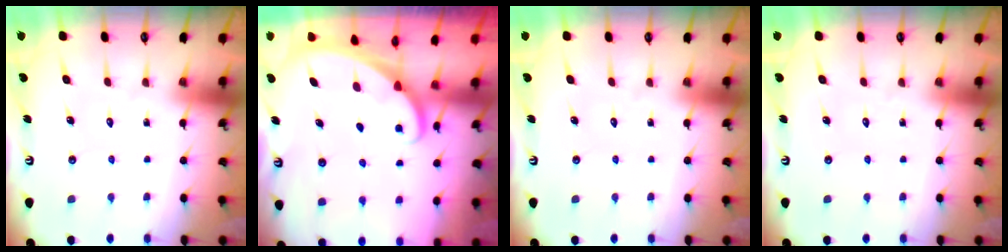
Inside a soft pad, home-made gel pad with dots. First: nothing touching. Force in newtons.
{"total": 1.6, "press": 1.6, "slide": 0.1}
{"total": 0.0}
{"total": 0.0}